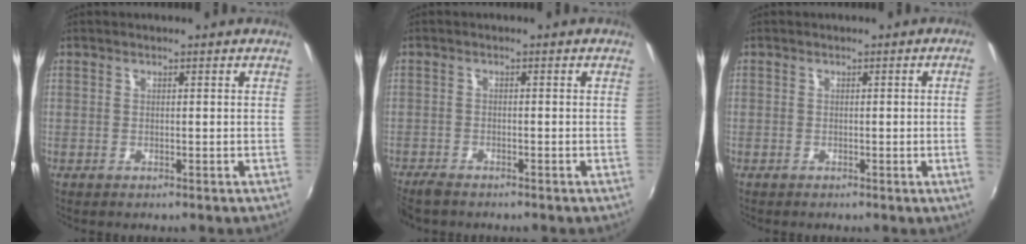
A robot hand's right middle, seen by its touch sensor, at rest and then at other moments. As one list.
[{"total": 3.7, "force": [-3.4, 0.9, 1.2], "torque": [-0.037, -0.019, -0.066]}, {"total": 2.2, "force": [-0.1, -1.4, 1.8], "torque": [-0.022, -0.013, 0.004]}]